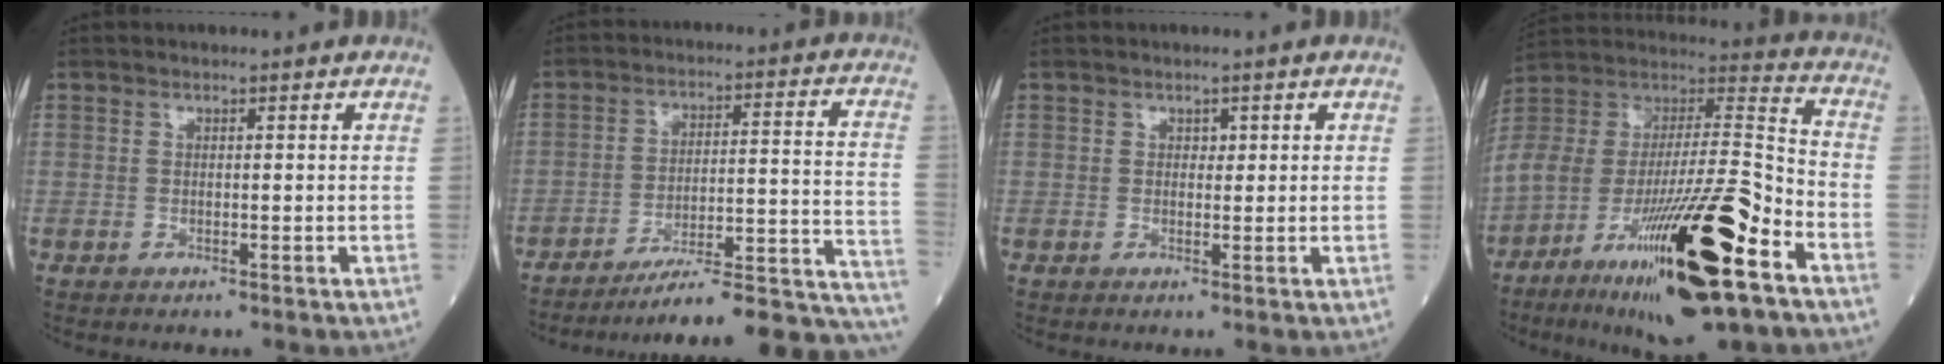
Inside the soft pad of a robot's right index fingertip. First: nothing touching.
{"total": 22.8, "force": [-20.7, 0.5, 9.5], "torque": [-0.051, 0.015, -0.286]}
{"total": 1.0, "force": [0.4, 0.7, 0.6], "torque": [-0.002, 0.000, 0.004]}
{"total": 28.6, "force": [-13.7, 5.4, 24.5], "torque": [-0.444, -0.025, -0.235]}